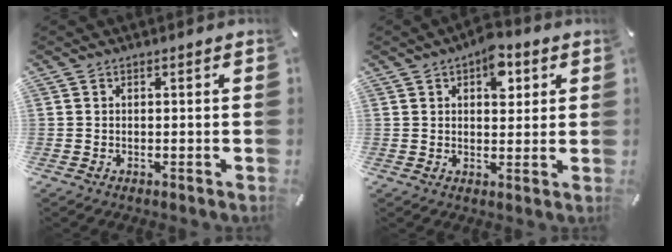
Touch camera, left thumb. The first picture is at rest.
{"total": 7.6, "force": [3.1, 4.6, 5.2], "torque": [-0.045, -0.013, 0.045]}